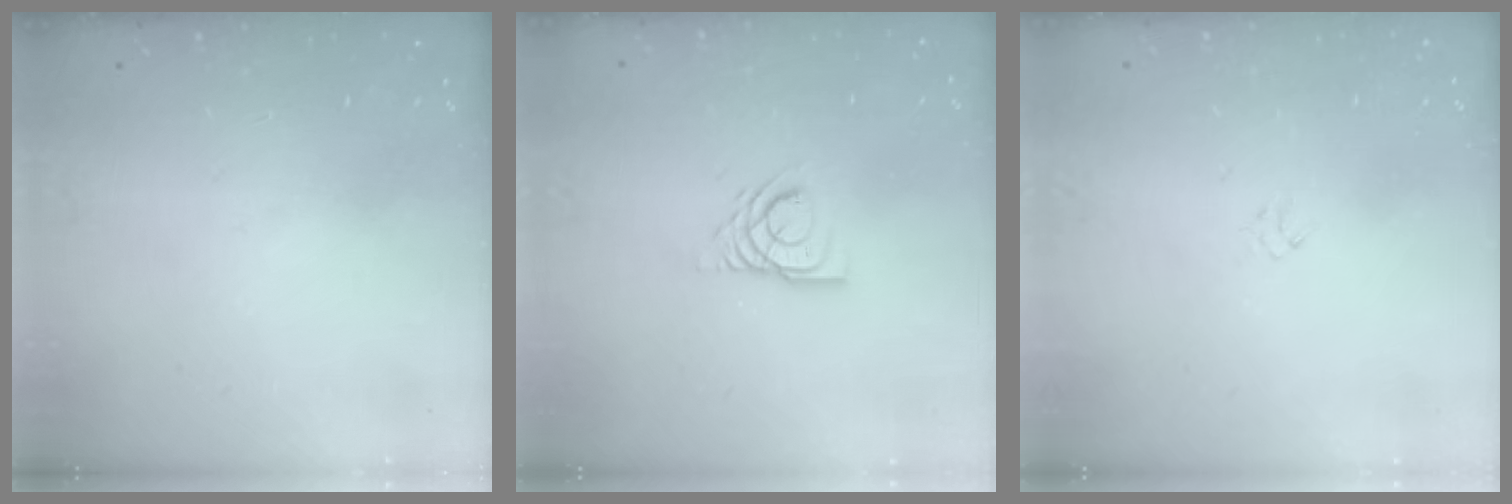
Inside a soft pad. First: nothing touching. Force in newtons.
{"total": 6.1, "press": 6.0, "slide": 0.5}
{"total": 1.3, "press": 1.3, "slide": 0.4}